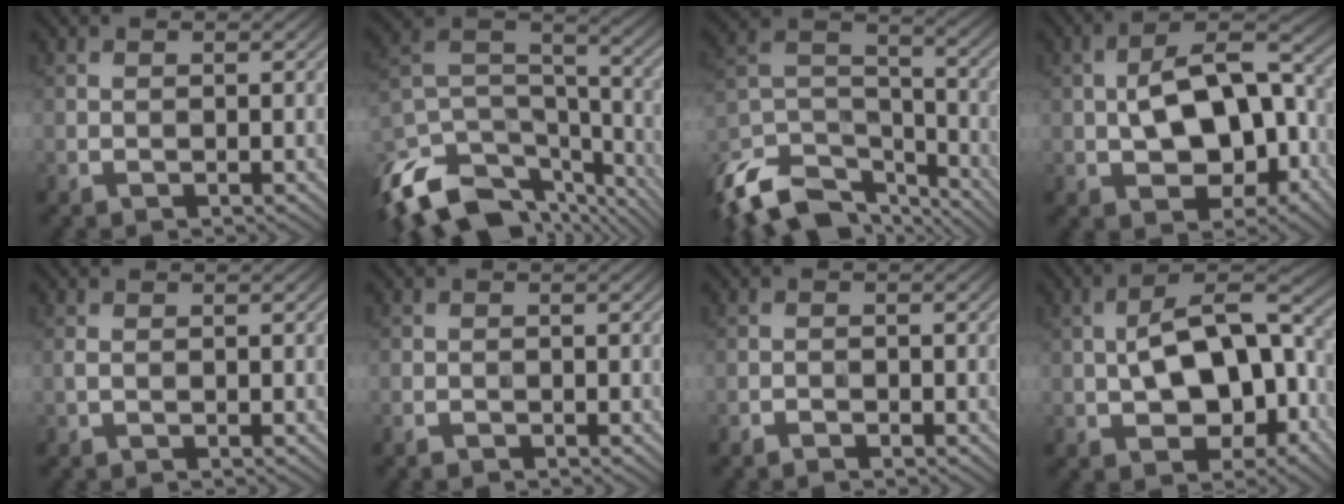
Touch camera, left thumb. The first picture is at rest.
{"total": 16.7, "force": [-11.9, 8.0, 8.6], "torque": [-0.227, -0.029, -0.185]}
{"total": 15.7, "force": [-12.1, 6.6, 7.4], "torque": [-0.197, -0.019, -0.204]}
{"total": 13.4, "force": [-1.6, 7.7, 10.9], "torque": [-0.177, 0.009, -0.024]}
{"total": 0.8, "force": [-0.2, 0.3, 0.7], "torque": [-0.019, 0.001, -0.006]}
{"total": 1.0, "force": [-0.9, 0.5, 0.3], "torque": [-0.004, -0.002, -0.019]}
{"total": 1.0, "force": [-0.9, 0.2, 0.3], "torque": [-0.006, 0.000, -0.019]}
{"total": 13.1, "force": [-1.6, 7.3, 10.7], "torque": [-0.177, 0.010, -0.027]}